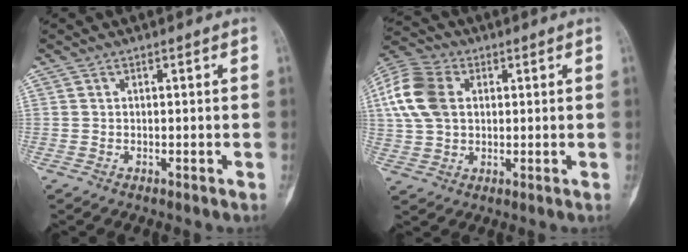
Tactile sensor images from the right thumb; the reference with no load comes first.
{"total": 13.4, "force": [2.8, 9.4, 9.1], "torque": [-0.189, 0.014, 0.050]}